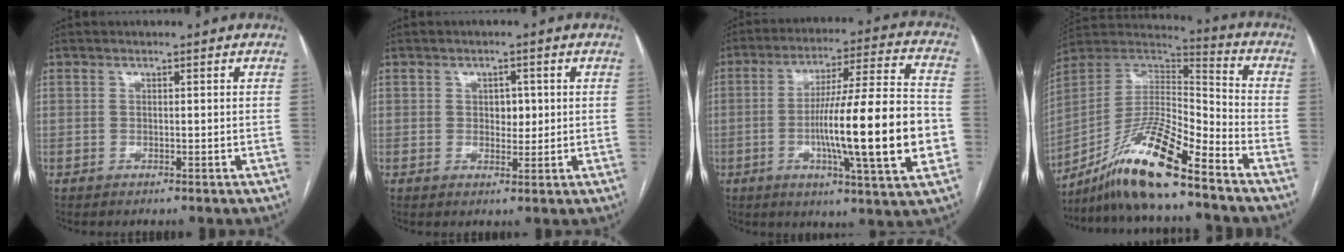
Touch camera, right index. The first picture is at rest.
{"total": 2.7, "force": [0.4, 1.8, 1.9], "torque": [-0.021, 0.002, 0.006]}
{"total": 20.8, "force": [-3.7, 0.8, 20.5], "torque": [-0.306, 0.004, -0.057]}
{"total": 15.2, "force": [-11.0, 1.4, 10.5], "torque": [-0.191, 0.008, -0.199]}